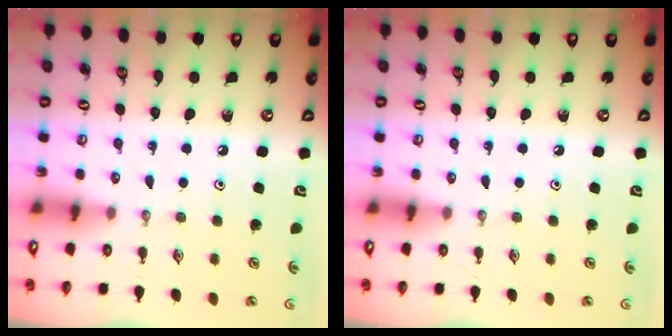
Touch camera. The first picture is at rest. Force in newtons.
{"total": 0.0}